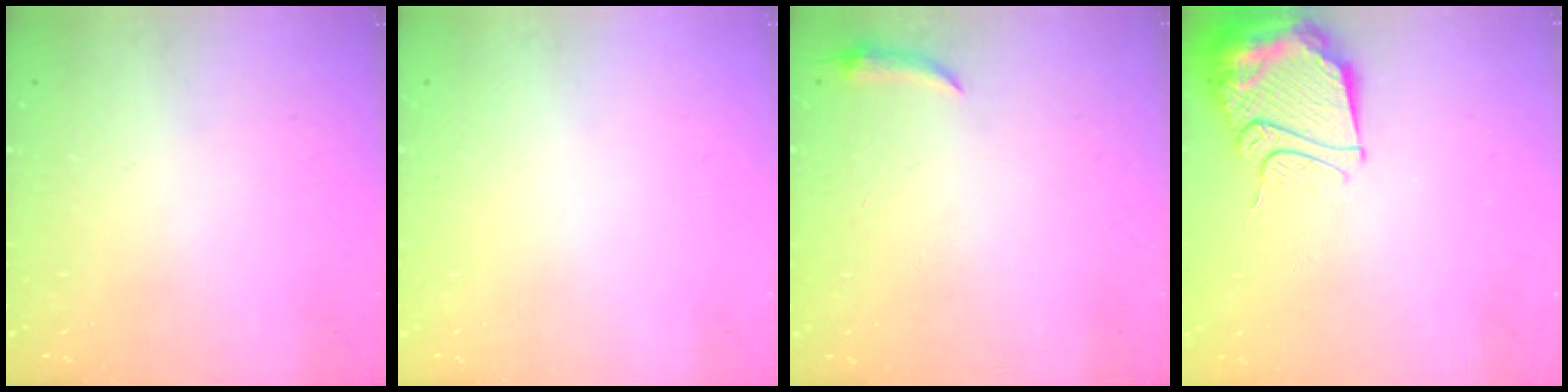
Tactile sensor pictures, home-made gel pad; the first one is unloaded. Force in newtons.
{"total": 0.0}
{"total": 4.0, "press": 3.9, "slide": 0.8}
{"total": 13.0, "press": 12.9, "slide": 1.2}